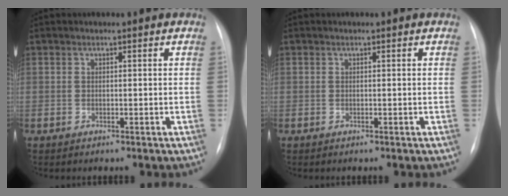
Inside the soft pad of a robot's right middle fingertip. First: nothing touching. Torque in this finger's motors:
{"motor_torque": [0.00, 0.00, 0.00, 0.00]}